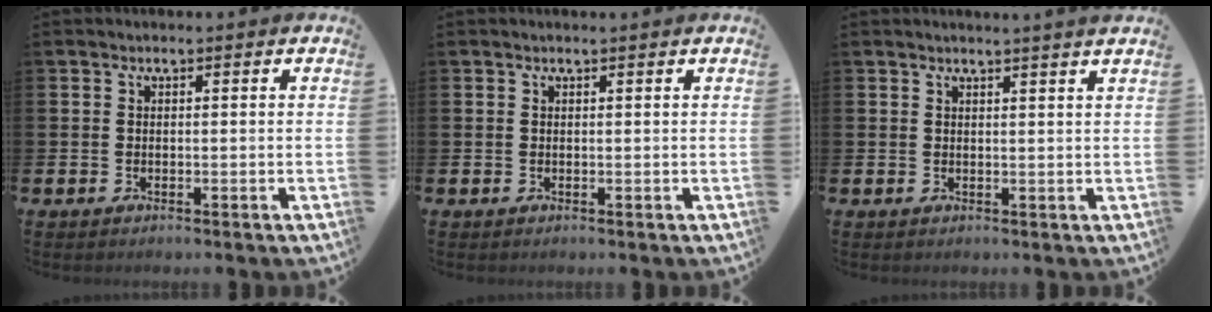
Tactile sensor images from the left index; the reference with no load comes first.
{"total": 0.0}
{"total": 1.3, "force": [1.2, -0.4, 0.1], "torque": [0.002, -0.007, 0.023]}